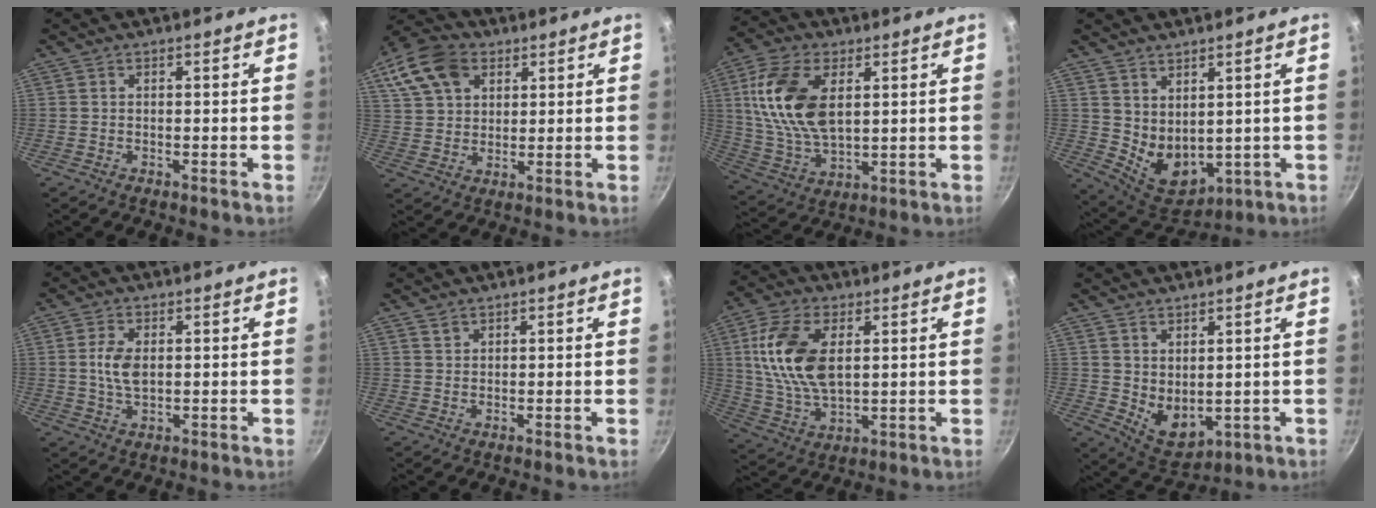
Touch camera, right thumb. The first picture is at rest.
{"total": 13.5, "force": [6.2, 9.5, 7.3], "torque": [-0.132, 0.005, 0.110]}
{"total": 16.6, "force": [4.0, 9.3, 13.1], "torque": [-0.242, -0.009, 0.085]}
{"total": 9.1, "force": [2.9, 6.0, 6.1], "torque": [-0.079, -0.037, 0.079]}
{"total": 5.4, "force": [0.6, 3.1, 4.4], "torque": [-0.082, -0.003, 0.012]}
{"total": 1.4, "force": [1.0, 0.8, 0.4], "torque": [-0.004, -0.003, 0.020]}
{"total": 15.2, "force": [3.4, 8.4, 12.2], "torque": [-0.227, -0.010, 0.071]}
{"total": 7.0, "force": [1.9, 4.5, 5.0], "torque": [-0.063, -0.028, 0.055]}